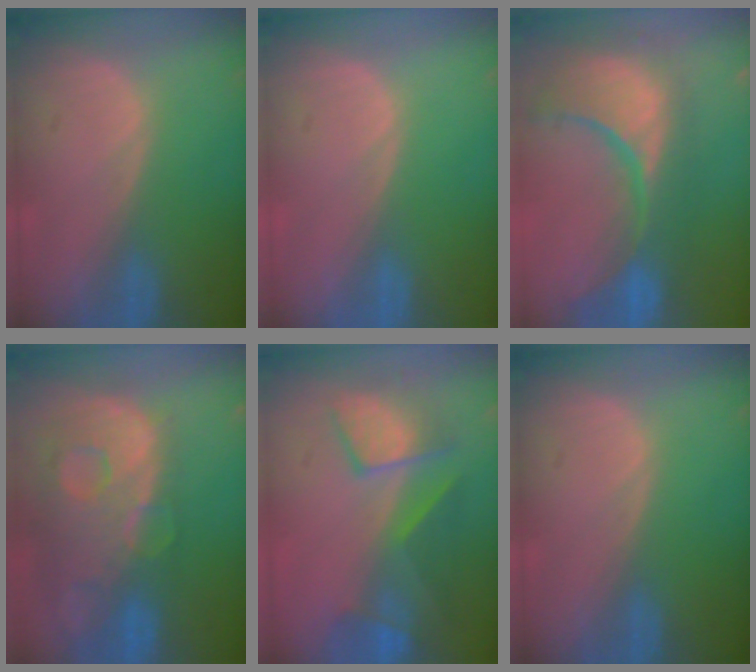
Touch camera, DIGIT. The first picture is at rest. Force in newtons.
{"total": 0.0}
{"total": 14.3, "press": 12.0, "slide": 7.8}
{"total": 13.6, "press": 11.1, "slide": 7.8}
{"total": 8.8, "press": 8.2, "slide": 3.2}
{"total": 0.0}